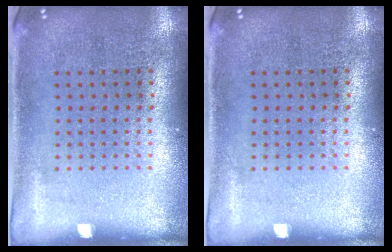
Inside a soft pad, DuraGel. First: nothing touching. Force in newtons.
{"total": 0.0}